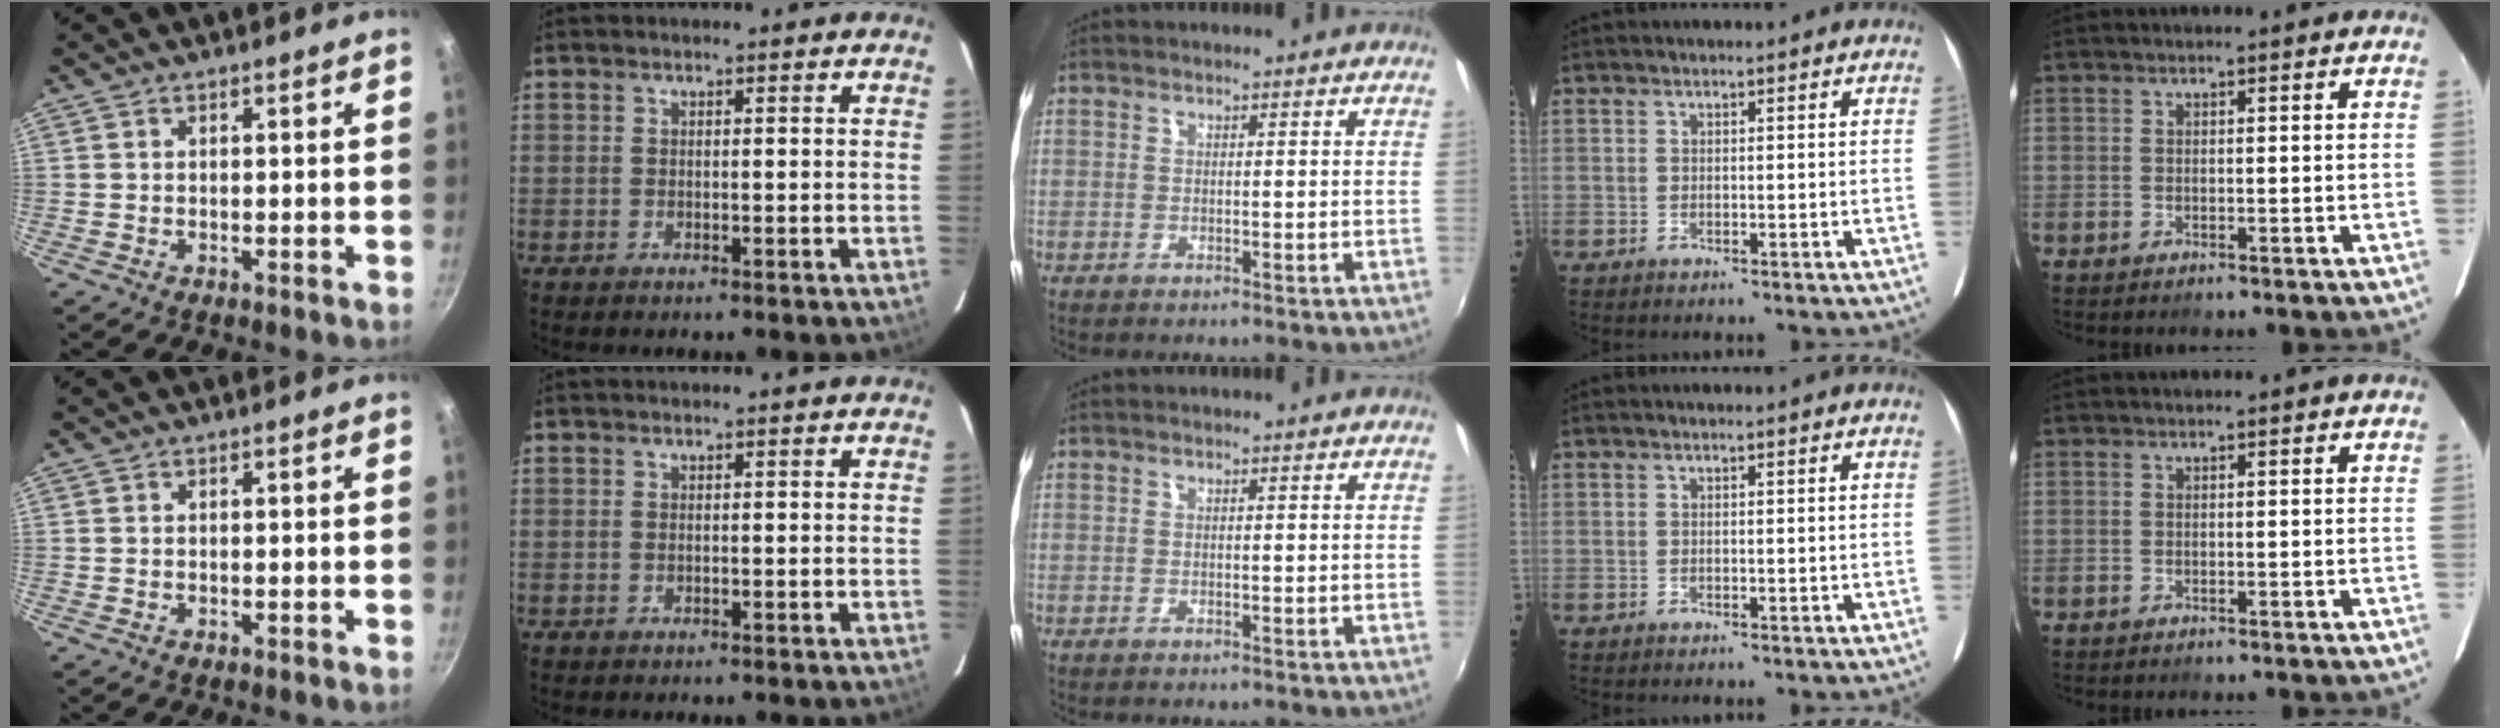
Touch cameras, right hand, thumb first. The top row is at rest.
{}